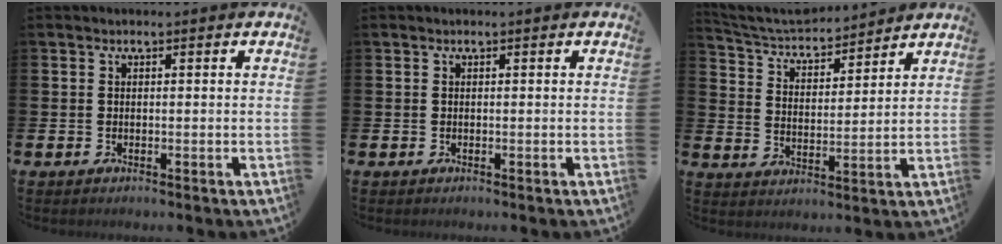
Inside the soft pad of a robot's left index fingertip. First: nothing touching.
{"total": 0.0}
{"total": 5.3, "force": [5.1, 1.3, 0.8], "torque": [-0.045, -0.037, 0.086]}